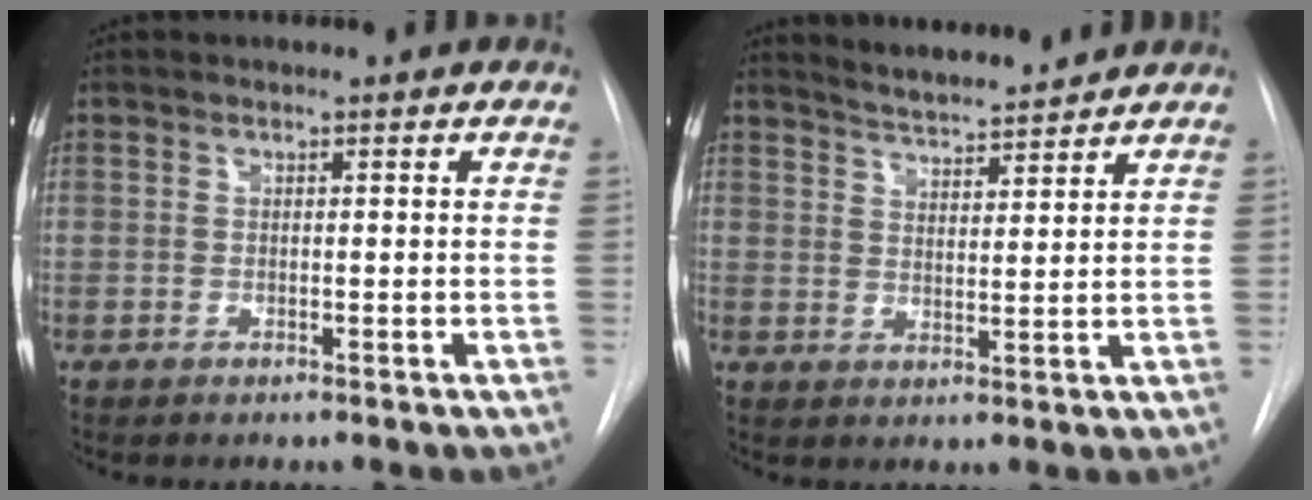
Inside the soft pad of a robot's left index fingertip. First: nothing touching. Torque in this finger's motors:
{"motor_torque": [-0.01, -0.18, -0.04, 0.01]}